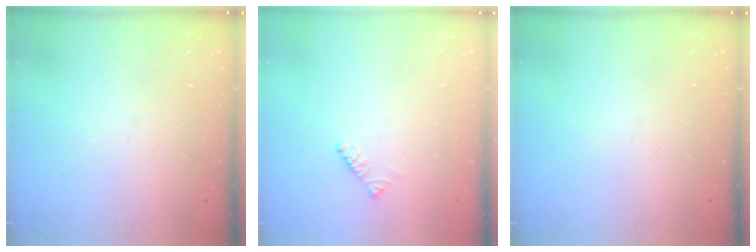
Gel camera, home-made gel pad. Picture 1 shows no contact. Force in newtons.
{"total": 2.9, "press": 2.9, "slide": 0.5}
{"total": 0.0}